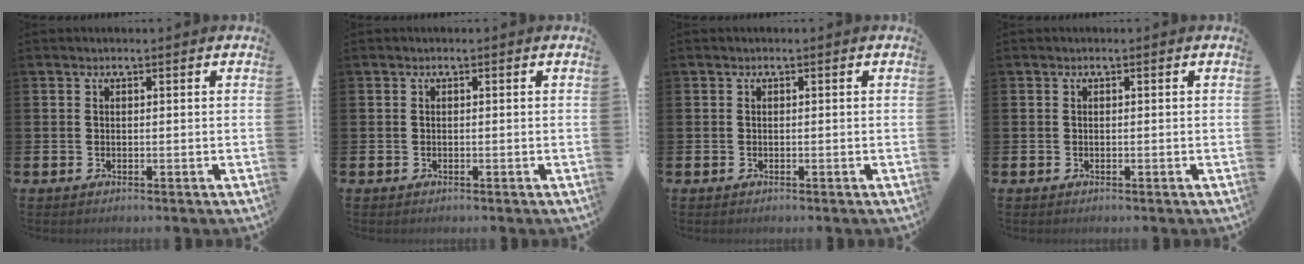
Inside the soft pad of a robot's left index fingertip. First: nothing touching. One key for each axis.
{"total": 0.0}
{"total": 0.0}
{"total": 0.0}